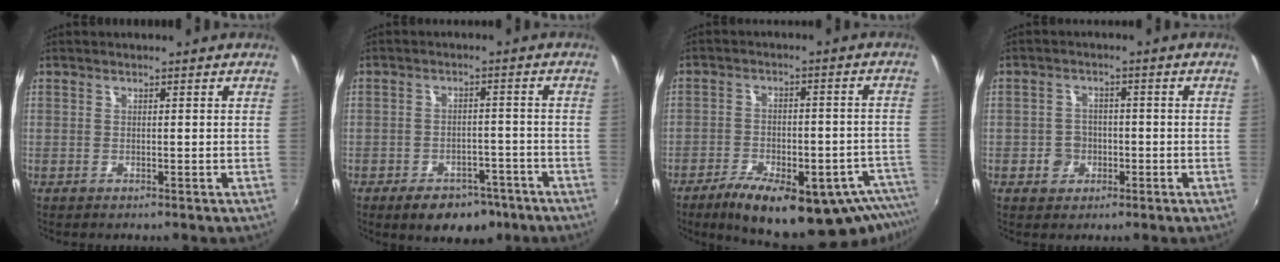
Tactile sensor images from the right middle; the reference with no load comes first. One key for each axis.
{"total": 8.9, "fx": -5.9, "fy": 5.3, "fz": 3.9, "tx": -0.083, "ty": 0.008, "tz": -0.071}
{"total": 21.1, "fx": -14.5, "fy": 7.6, "fz": 13.4, "tx": -0.221, "ty": -0.032, "tz": -0.194}
{"total": 3.9, "fx": -1.4, "fy": 3.5, "fz": 0.7, "tx": -0.018, "ty": 0.008, "tz": -0.022}